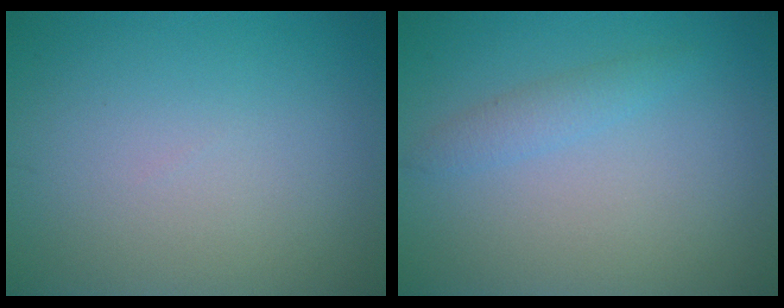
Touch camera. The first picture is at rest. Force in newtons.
{"total": 1.5, "press": 1.5, "slide": 0.1}